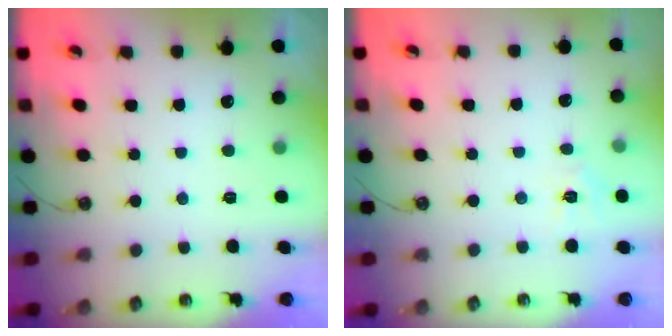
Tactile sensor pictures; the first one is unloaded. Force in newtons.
{"total": 5.2, "press": 5.1, "slide": 0.6}